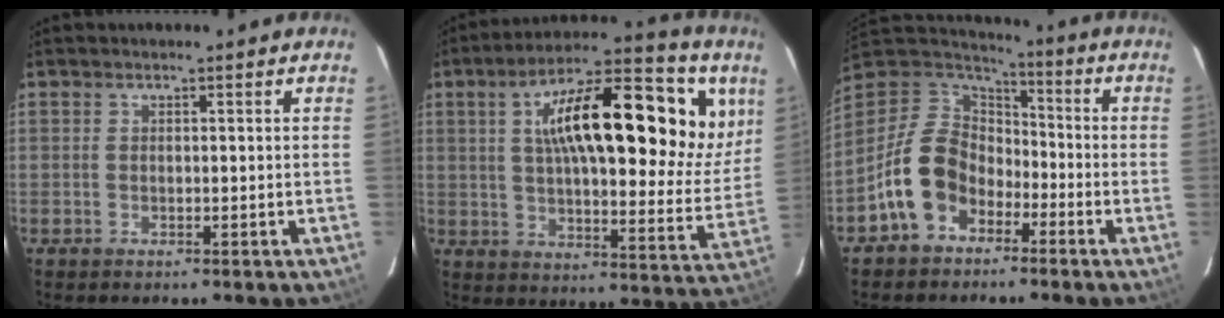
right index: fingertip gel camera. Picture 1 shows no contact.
{"total": 27.6, "force": [11.5, 10.3, 22.9], "torque": [-0.355, 0.041, 0.171]}
{"total": 13.2, "force": [-6.3, 9.7, 6.3], "torque": [-0.142, 0.022, -0.113]}